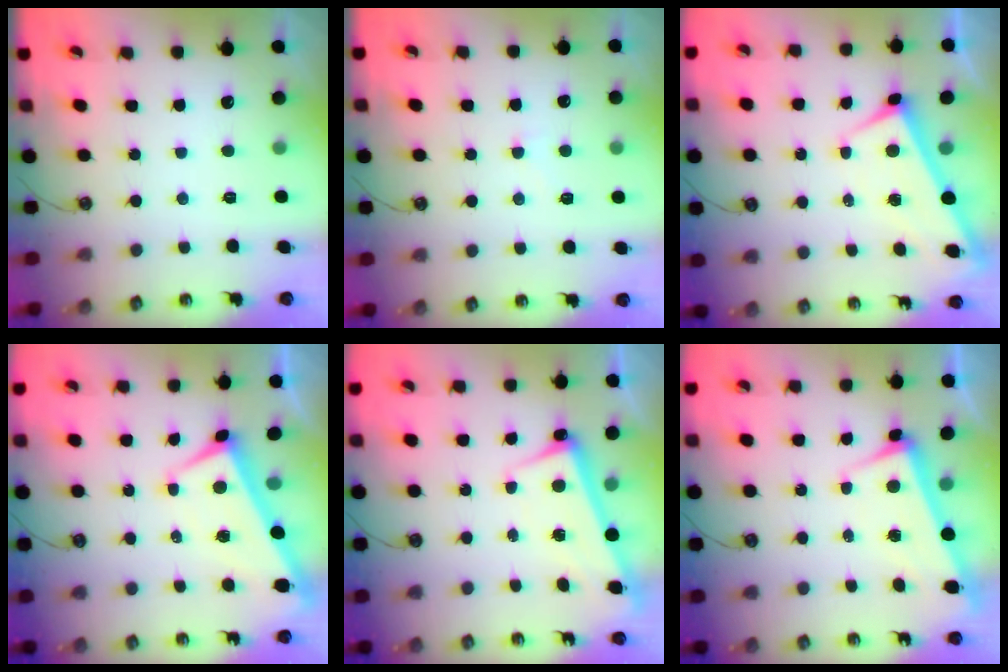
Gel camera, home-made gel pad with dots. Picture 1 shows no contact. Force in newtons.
{"total": 4.6, "press": 4.6, "slide": 0.5}
{"total": 0.9, "press": 0.3, "slide": 0.8}
{"total": 2.3, "press": 2.2, "slide": 0.5}
{"total": 2.6, "press": 2.4, "slide": 0.9}
{"total": 3.4, "press": 3.2, "slide": 0.9}